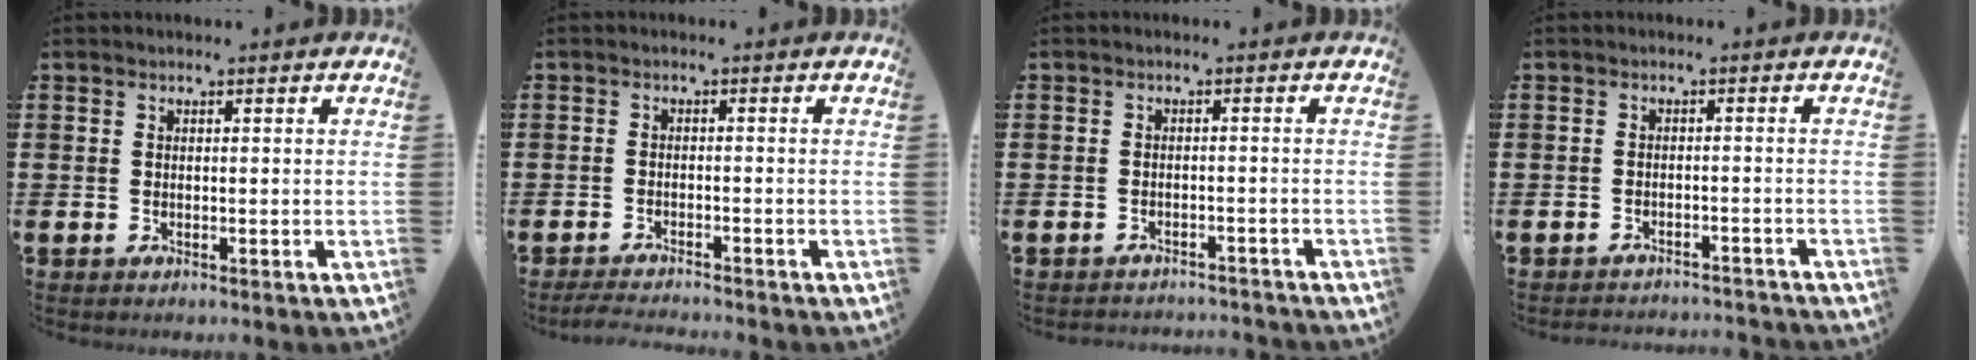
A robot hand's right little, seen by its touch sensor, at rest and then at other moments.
{"total": 1.8, "force": [-1.7, -0.1, 0.5], "torque": [-0.008, 0.004, -0.035]}
{"total": 1.4, "force": [-1.4, 0.0, -0.1], "torque": [-0.002, 0.004, -0.030]}
{"total": 1.7, "force": [-1.7, -0.1, -0.1], "torque": [-0.002, 0.005, -0.036]}